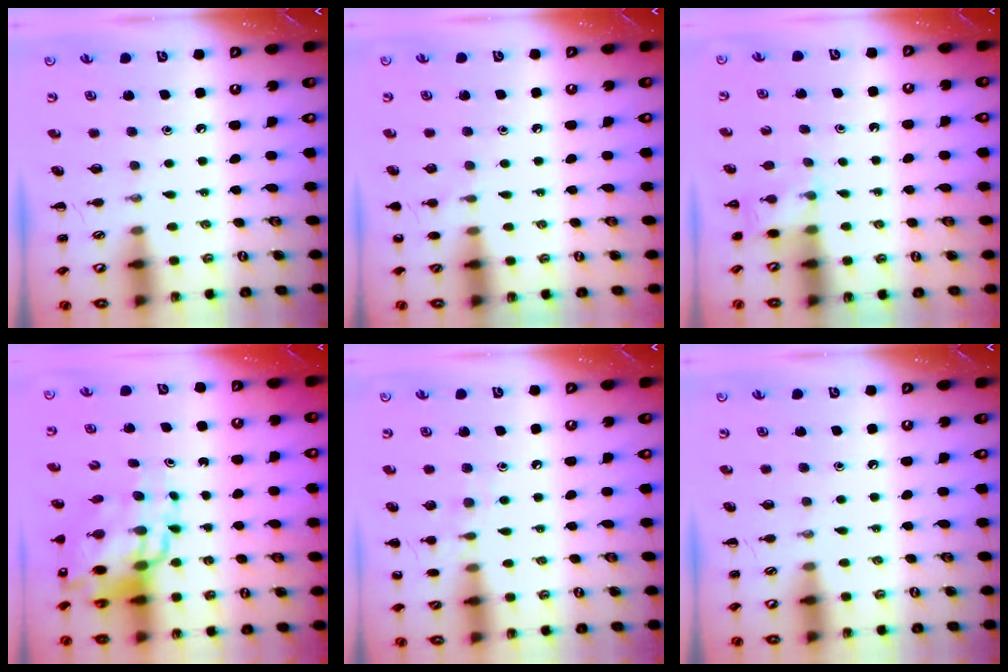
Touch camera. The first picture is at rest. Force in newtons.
{"total": 5.7, "press": 5.4, "slide": 1.8}
{"total": 3.8, "press": 3.6, "slide": 1.1}
{"total": 14.2, "press": 13.6, "slide": 4.1}
{"total": 7.2, "press": 7.0, "slide": 1.7}
{"total": 0.0}